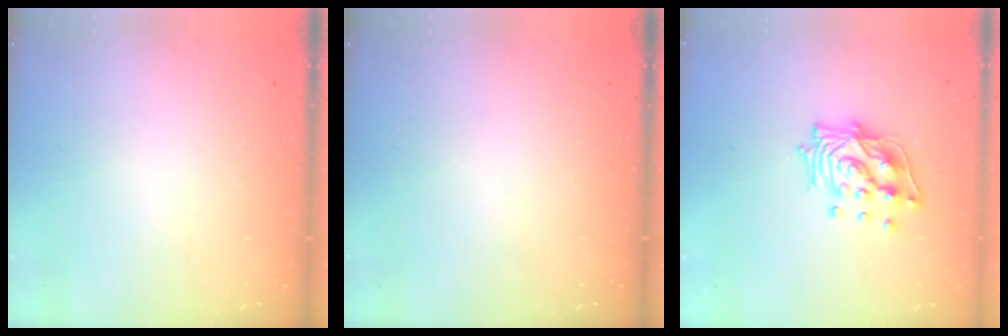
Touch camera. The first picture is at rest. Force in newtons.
{"total": 0.0}
{"total": 12.7, "press": 12.6, "slide": 1.3}